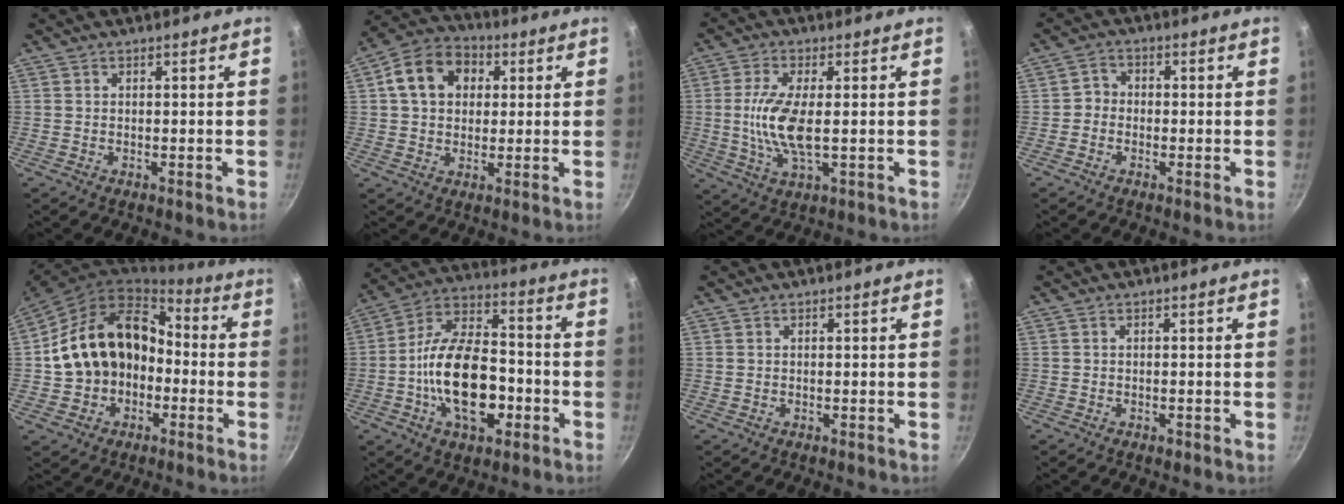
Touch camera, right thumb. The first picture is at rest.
{"total": 11.8, "force": [2.9, 9.1, 6.8], "torque": [-0.088, 0.020, 0.032]}
{"total": 9.7, "force": [0.0, 3.5, 9.0], "torque": [-0.191, -0.004, 0.000]}
{"total": 2.8, "force": [-0.9, 2.4, 0.9], "torque": [0.003, 0.015, -0.025]}
{"total": 18.0, "force": [-2.1, 14.3, 10.7], "torque": [-0.167, 0.068, -0.032]}
{"total": 19.2, "force": [-4.9, 10.6, 15.3], "torque": [-0.240, 0.041, -0.093]}
{"total": 0.0}
{"total": 0.8, "force": [-0.5, 0.5, 0.5], "torque": [-0.009, 0.003, -0.004]}